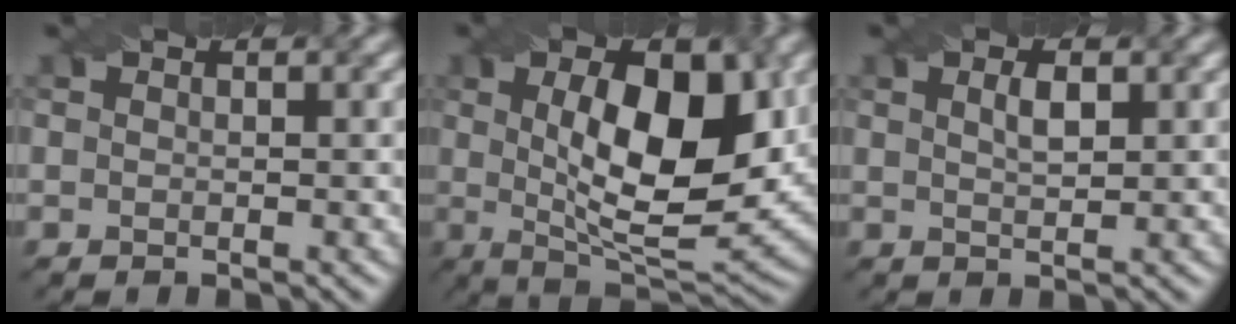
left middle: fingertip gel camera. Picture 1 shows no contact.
{"total": 11.1, "force": [1.5, 4.5, 10.1], "torque": [-0.149, -0.001, 0.029]}
{"total": 1.6, "force": [0.6, 0.5, 1.4], "torque": [-0.024, 0.003, 0.013]}